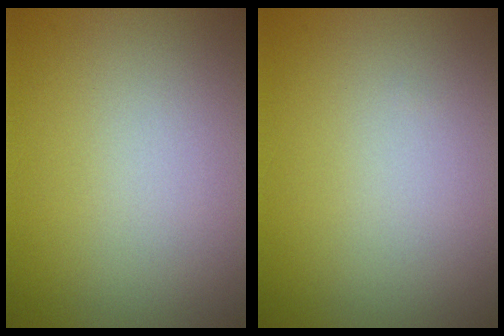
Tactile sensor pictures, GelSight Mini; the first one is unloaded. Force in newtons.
{"total": 0.0}